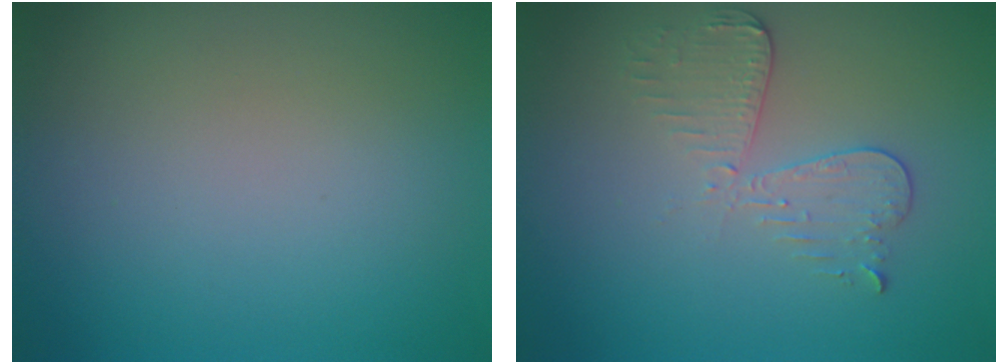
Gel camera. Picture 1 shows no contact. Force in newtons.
{"total": 3.0, "press": 2.7, "slide": 1.2}